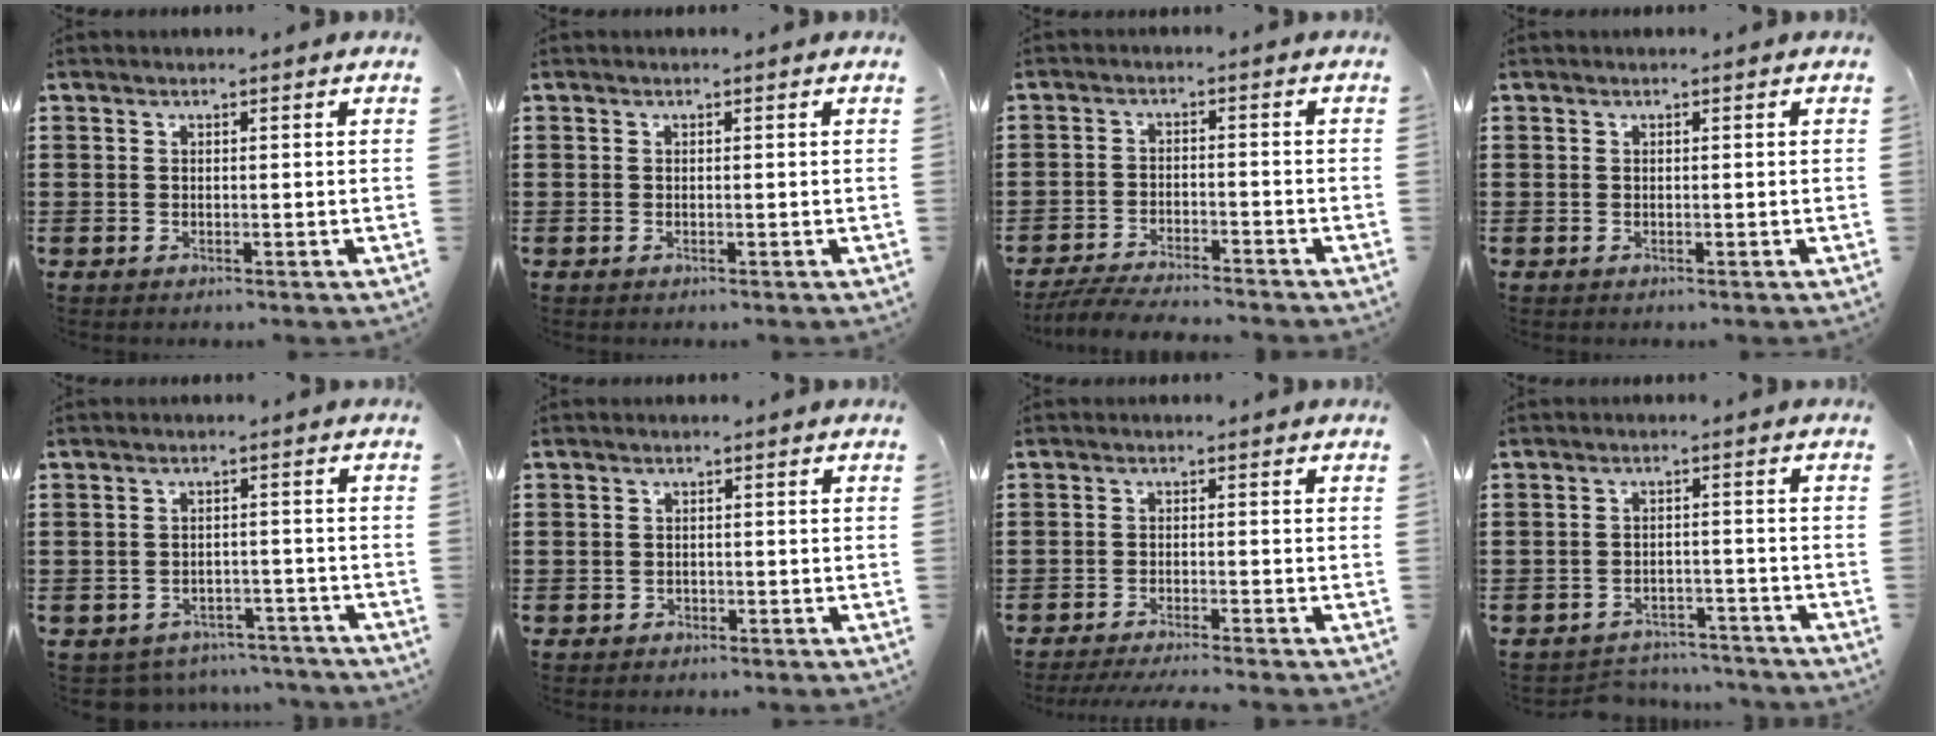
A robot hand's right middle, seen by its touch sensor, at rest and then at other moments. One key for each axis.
{"total": 0.0}
{"total": 4.5, "fx": -4.3, "fy": 0.1, "fz": 1.2, "tx": -0.035, "ty": -0.010, "tz": -0.089}
{"total": 0.0}
{"total": 3.0, "fx": -3.0, "fy": 0.5, "fz": -0.2, "tx": -0.006, "ty": 0.000, "tz": -0.064}
{"total": 1.2, "fx": -0.6, "fy": 1.0, "fz": 0.0, "tx": -0.003, "ty": 0.003, "tz": -0.015}
{"total": 2.4, "fx": -2.2, "fy": -0.3, "fz": 0.9, "tx": -0.015, "ty": 0.000, "tz": -0.043}
{"total": 3.2, "fx": -3.2, "fy": 0.5, "fz": -0.1, "tx": -0.007, "ty": -0.002, "tz": -0.069}